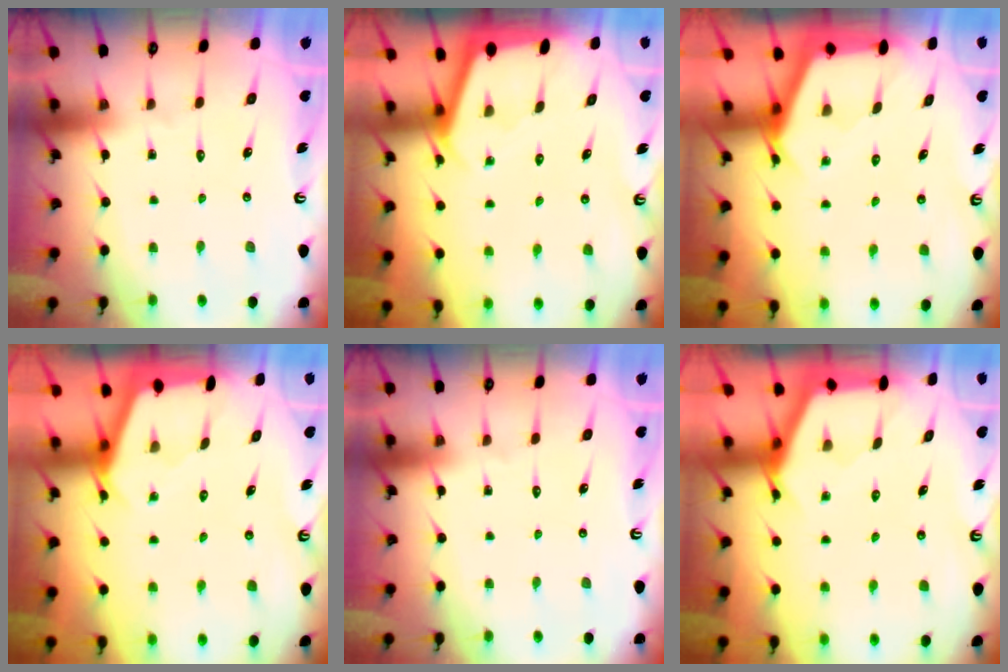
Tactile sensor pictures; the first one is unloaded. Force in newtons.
{"total": 2.2, "press": 2.2, "slide": 0.1}
{"total": 2.8, "press": 2.7, "slide": 0.3}
{"total": 2.4, "press": 2.4, "slide": 0.3}
{"total": 0.0}
{"total": 2.6, "press": 2.6, "slide": 0.4}